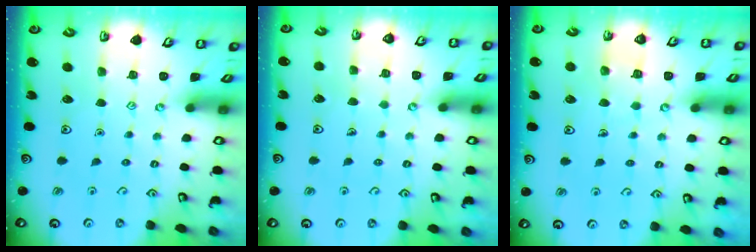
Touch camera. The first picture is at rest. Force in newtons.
{"total": 2.5, "press": 2.5, "slide": 0.2}
{"total": 4.2, "press": 4.2, "slide": 0.2}